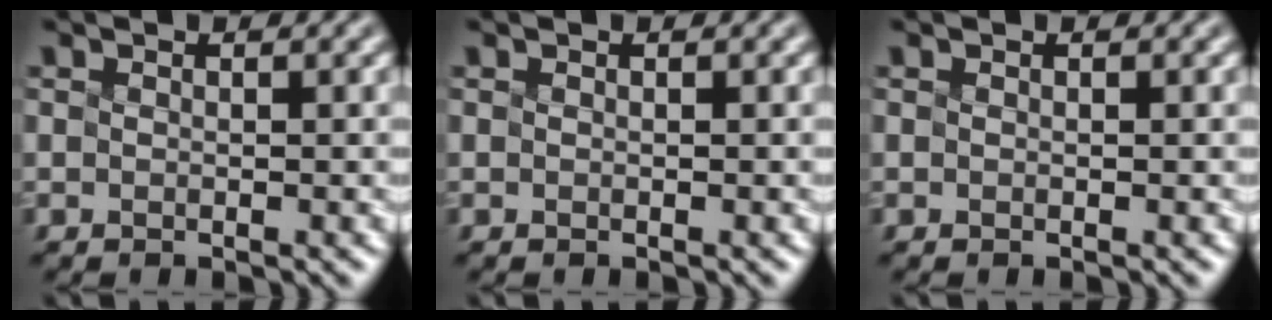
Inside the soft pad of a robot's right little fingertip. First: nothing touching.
{"total": 0.0}
{"total": 0.0}